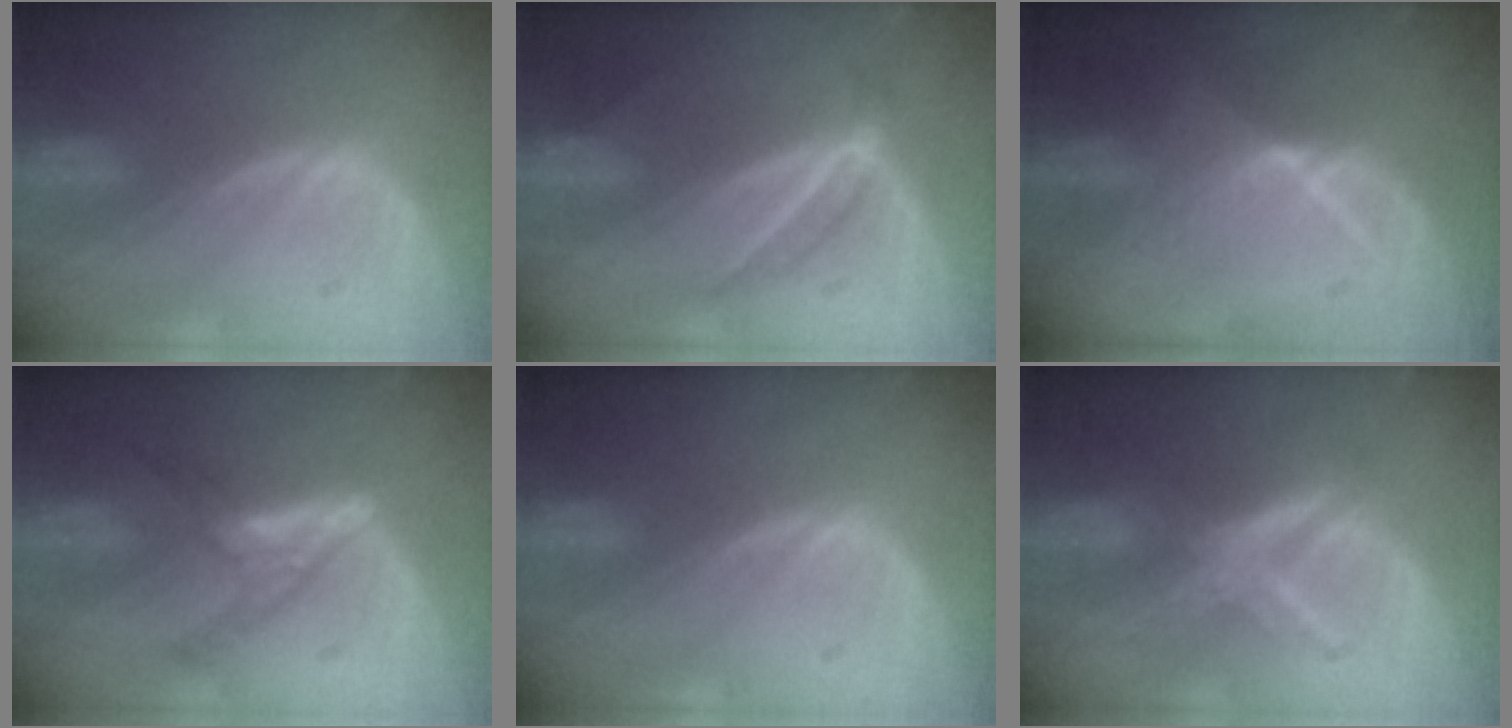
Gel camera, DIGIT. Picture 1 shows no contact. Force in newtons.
{"total": 4.7, "press": 4.2, "slide": 2.2}
{"total": 6.3, "press": 5.6, "slide": 2.9}
{"total": 5.2, "press": 5.2, "slide": 0.9}
{"total": 0.0}
{"total": 6.1, "press": 6.1, "slide": 0.2}